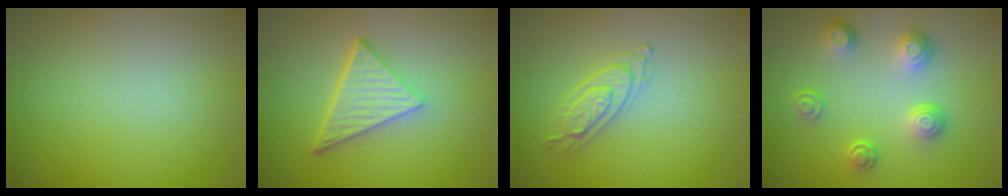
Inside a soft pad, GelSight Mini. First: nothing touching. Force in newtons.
{"total": 4.8, "press": 3.3, "slide": 3.5}
{"total": 2.1, "press": 2.1, "slide": 0.5}
{"total": 4.0, "press": 3.0, "slide": 2.6}